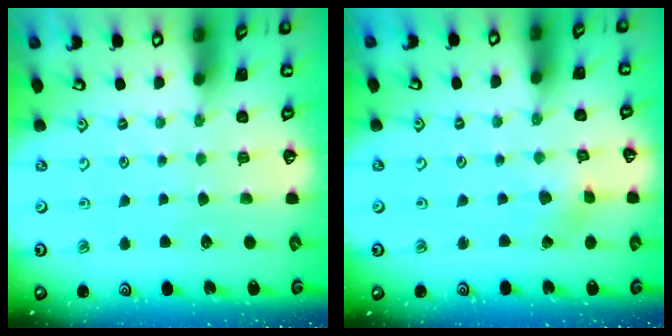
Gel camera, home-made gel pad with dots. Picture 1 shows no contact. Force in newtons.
{"total": 2.1, "press": 2.1, "slide": 0.2}